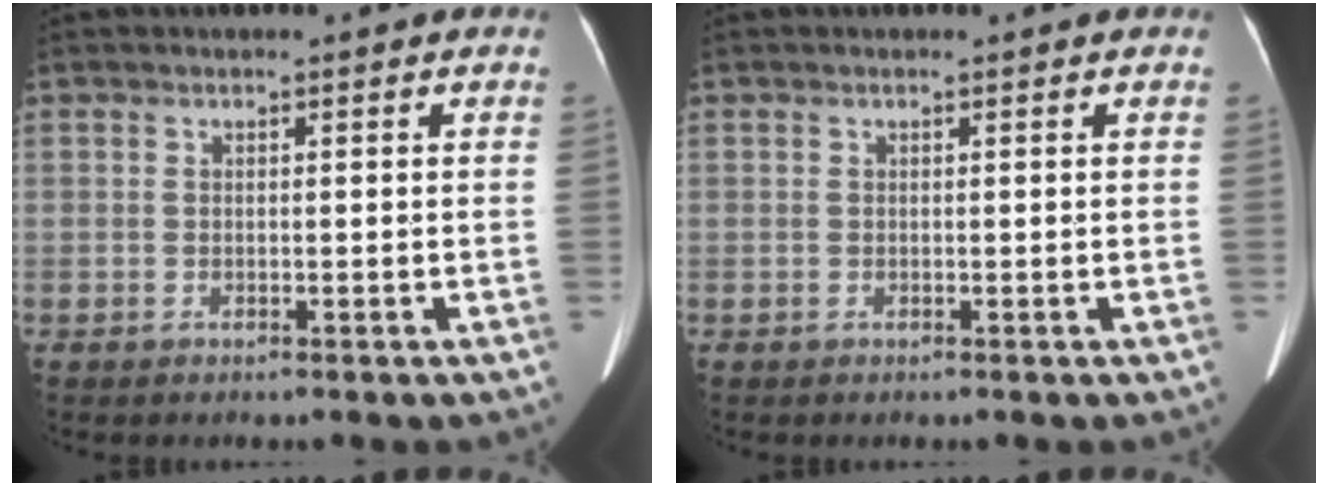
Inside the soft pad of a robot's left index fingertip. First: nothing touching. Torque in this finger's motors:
{"motor_torque": [-0.22, -0.14, 0.01, -0.01]}